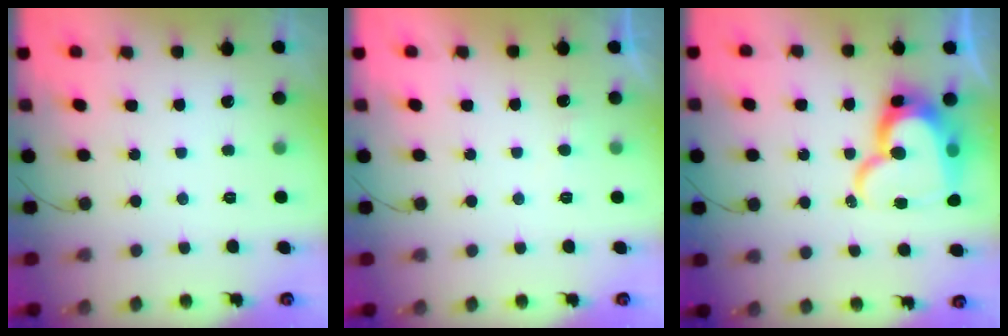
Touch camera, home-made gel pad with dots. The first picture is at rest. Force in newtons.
{"total": 3.0, "press": 2.9, "slide": 0.4}
{"total": 17.0, "press": 17.0, "slide": 1.5}